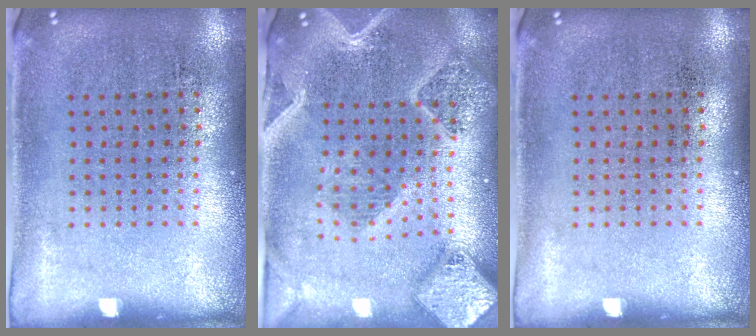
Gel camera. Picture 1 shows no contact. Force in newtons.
{"total": 3.2, "press": 2.7, "slide": 1.7}
{"total": 0.0}